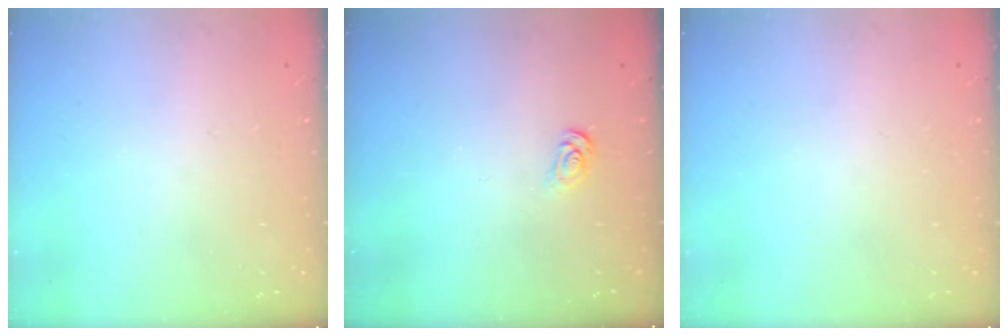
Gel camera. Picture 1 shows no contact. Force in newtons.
{"total": 2.5, "press": 2.4, "slide": 0.3}
{"total": 0.0}